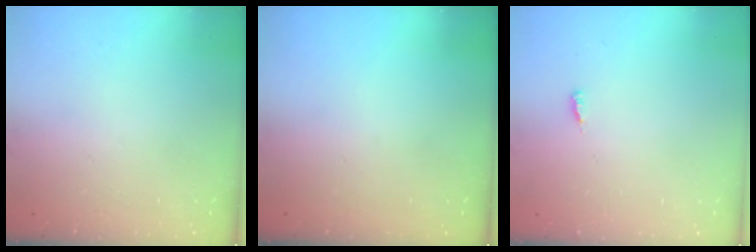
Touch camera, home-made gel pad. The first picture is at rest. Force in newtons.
{"total": 0.0}
{"total": 2.6, "press": 2.6, "slide": 0.3}